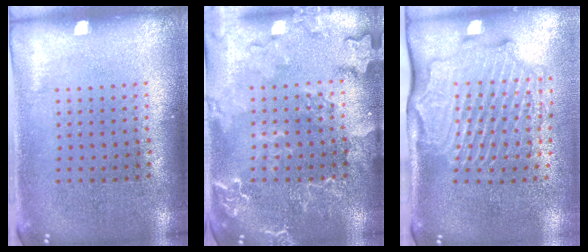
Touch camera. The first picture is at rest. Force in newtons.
{"total": 3.7, "press": 3.7, "slide": 0.6}
{"total": 2.7, "press": 2.2, "slide": 1.7}